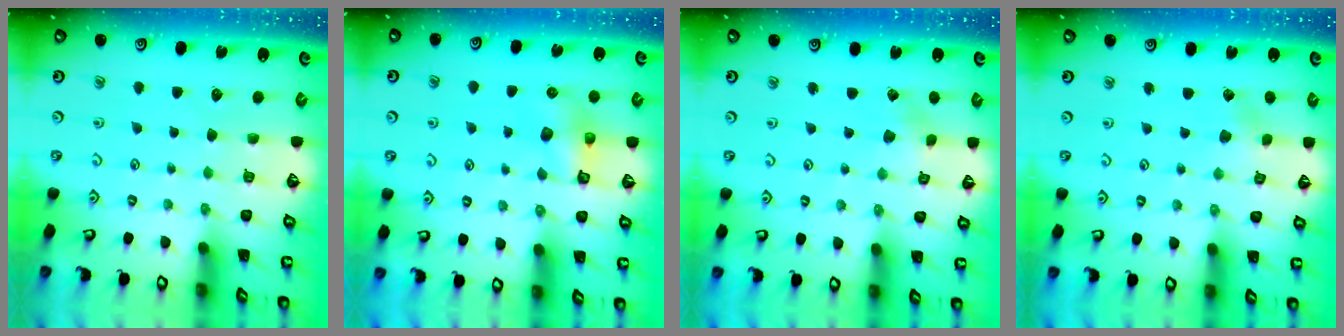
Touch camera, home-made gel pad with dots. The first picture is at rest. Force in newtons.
{"total": 6.6, "press": 6.6, "slide": 0.3}
{"total": 1.7, "press": 1.6, "slide": 0.2}
{"total": 2.1, "press": 2.1, "slide": 0.3}